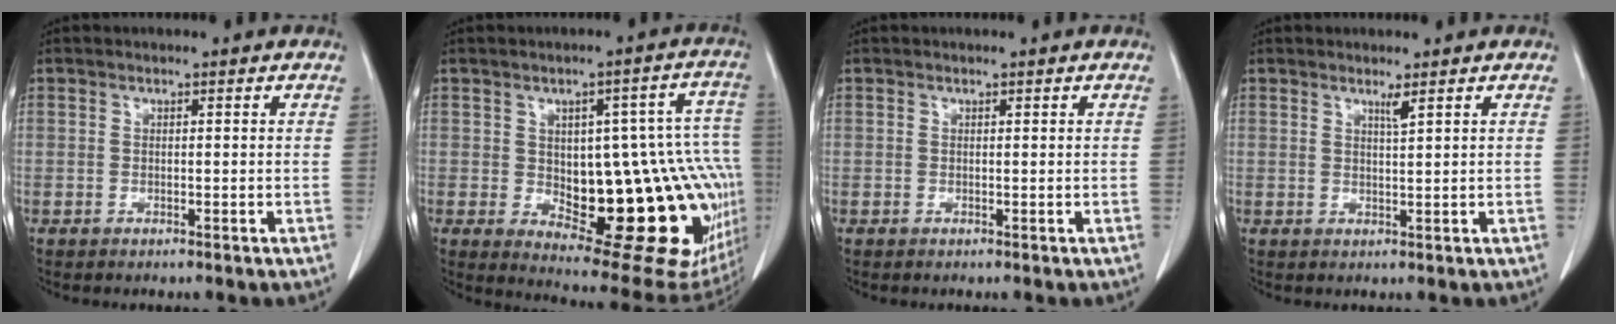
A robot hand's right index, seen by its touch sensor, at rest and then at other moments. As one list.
[{"total": 25.7, "force": [-3.9, 9.5, 23.5], "torque": [-0.217, 0.024, -0.023]}, {"total": 0.0}, {"total": 1.4, "force": [1.0, -0.3, 0.9], "torque": [-0.023, -0.010, 0.019]}]